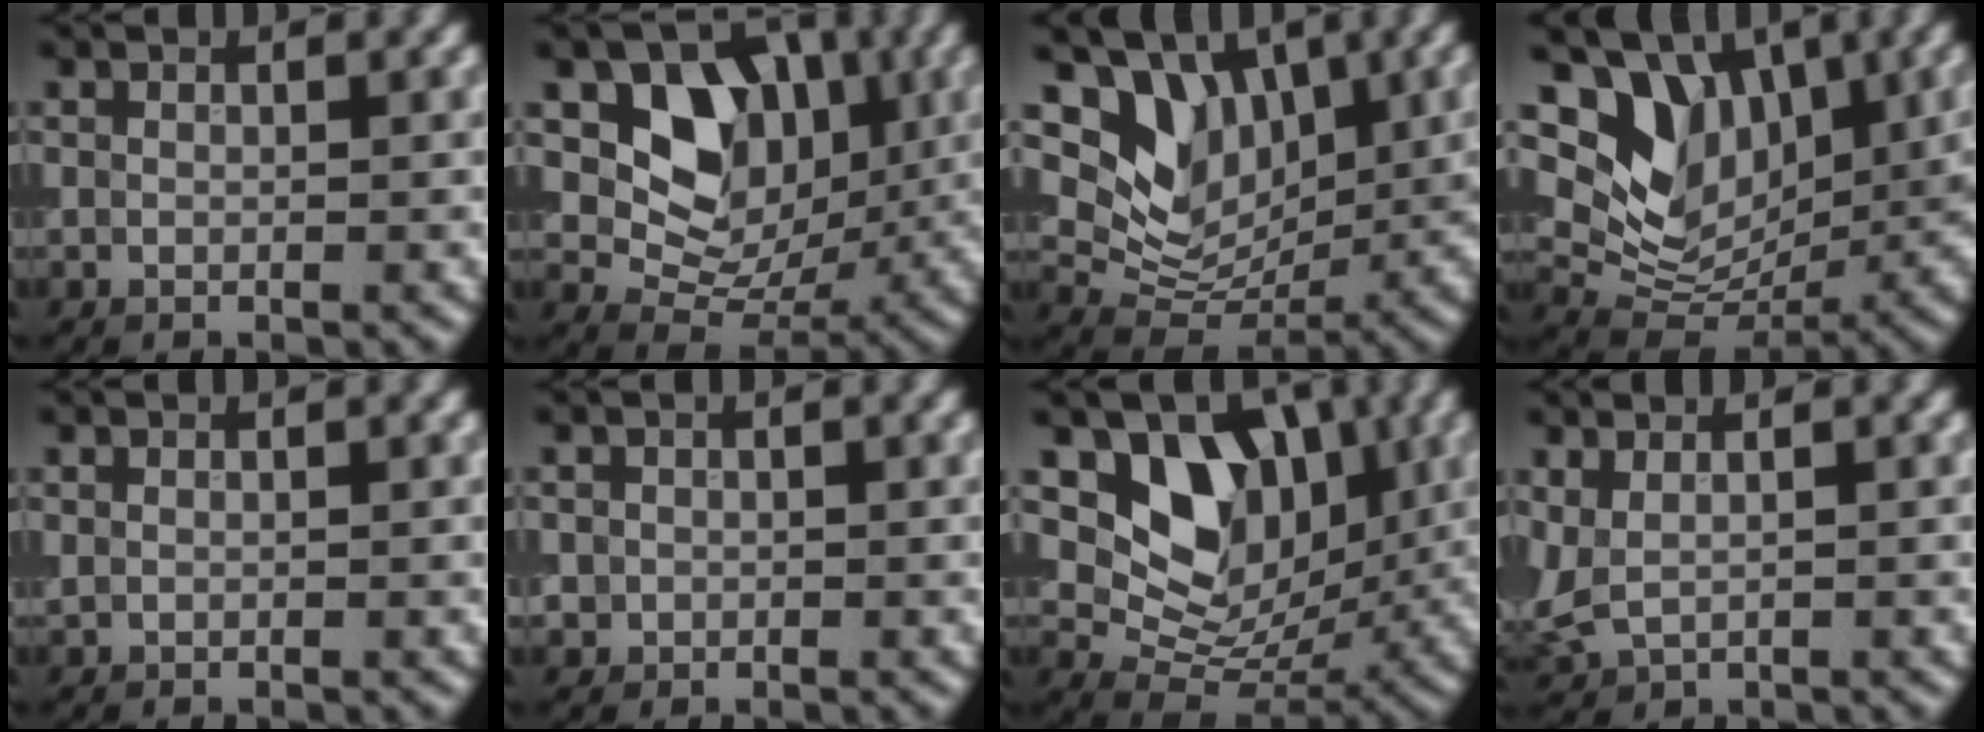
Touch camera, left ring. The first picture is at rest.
{"total": 7.7, "force": [2.0, 6.1, 4.3], "torque": [-0.055, -0.015, 0.028]}
{"total": 7.5, "force": [3.2, 5.2, 4.3], "torque": [-0.074, -0.013, 0.057]}
{"total": 10.0, "force": [4.1, 6.8, 6.1], "torque": [-0.096, 0.002, 0.077]}
{"total": 0.0}
{"total": 0.9, "force": [0.0, 0.9, 0.0], "torque": [0.010, -0.003, -0.002]}
{"total": 8.4, "force": [3.1, 6.1, 4.8], "torque": [-0.066, -0.017, 0.048]}
{"total": 2.2, "force": [1.2, 1.2, 1.5], "torque": [-0.040, -0.001, 0.031]}